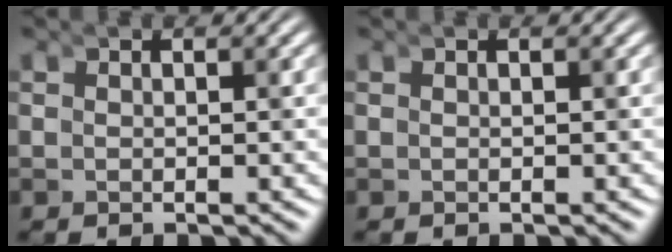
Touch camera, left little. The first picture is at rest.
{"total": 0.0}